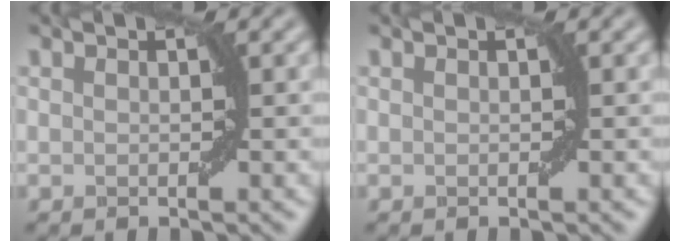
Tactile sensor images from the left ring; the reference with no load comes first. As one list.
[{"total": 0.0}]